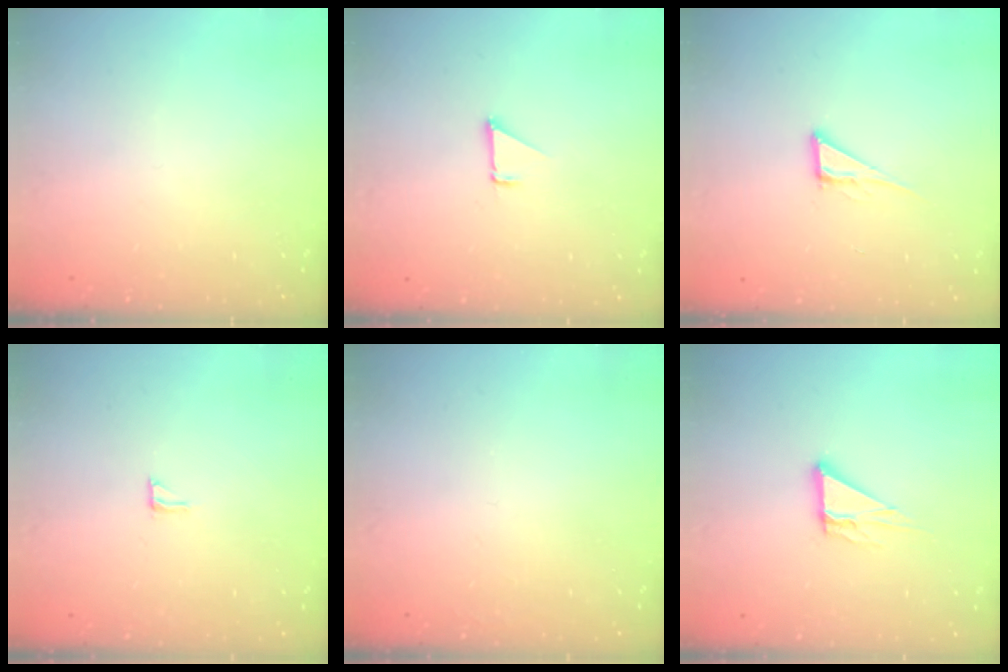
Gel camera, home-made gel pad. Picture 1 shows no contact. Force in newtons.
{"total": 1.5, "press": 1.5, "slide": 0.1}
{"total": 6.0, "press": 6.0, "slide": 0.4}
{"total": 4.2, "press": 4.2, "slide": 0.4}
{"total": 1.5, "press": 1.5, "slide": 0.1}
{"total": 5.5, "press": 5.5, "slide": 0.3}